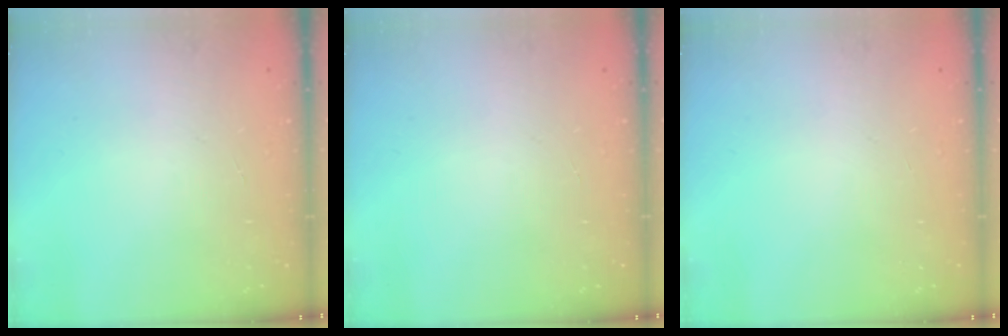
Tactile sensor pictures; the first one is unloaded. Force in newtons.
{"total": 0.0}
{"total": 0.0}